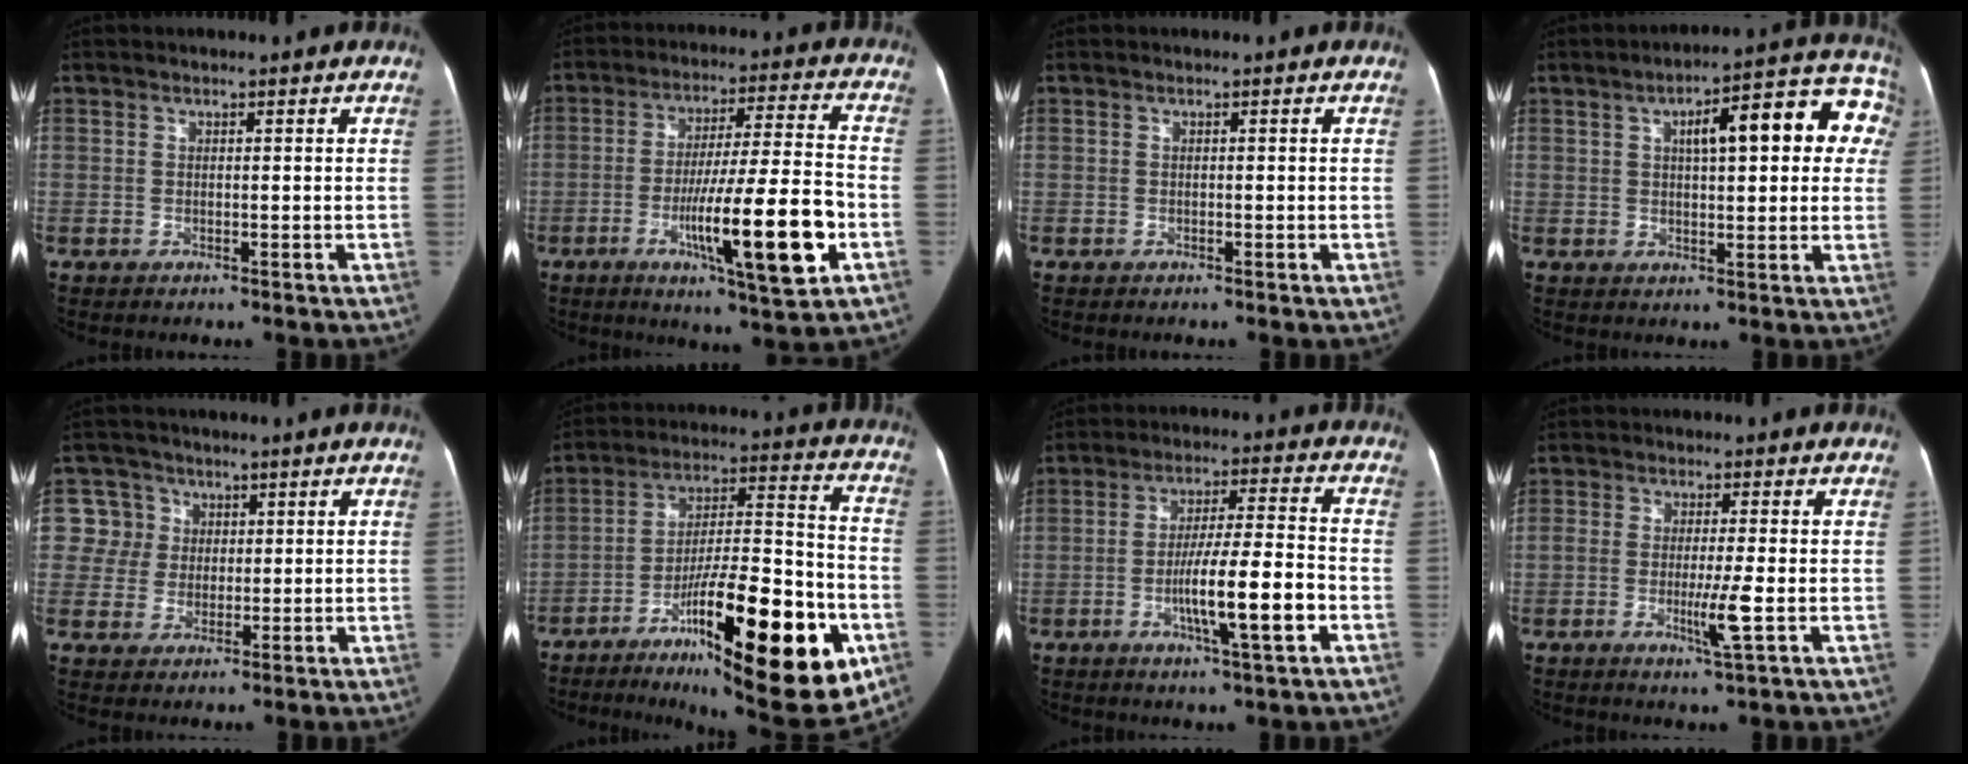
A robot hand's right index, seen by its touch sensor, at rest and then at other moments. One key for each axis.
{"total": 16.8, "fx": -5.6, "fy": 0.7, "fz": 15.8, "tx": -0.255, "ty": -0.013, "tz": -0.085}
{"total": 0.0}
{"total": 14.3, "fx": 4.4, "fy": 4.9, "fz": 12.7, "tx": -0.143, "ty": 0.048, "tz": 0.049}
{"total": 5.8, "fx": 1.4, "fy": 5.6, "fz": 0.1, "tx": 0.004, "ty": 0.019, "tz": 0.029}
{"total": 26.3, "fx": -11.2, "fy": 4.8, "fz": 23.3, "tx": -0.308, "ty": -0.011, "tz": -0.165}
{"total": 11.1, "fx": -3.6, "fy": 0.4, "fz": 10.5, "tx": -0.180, "ty": 0.000, "tz": -0.062}
{"total": 4.8, "fx": -1.4, "fy": -0.3, "fz": 4.5, "tx": -0.082, "ty": -0.012, "tz": -0.026}